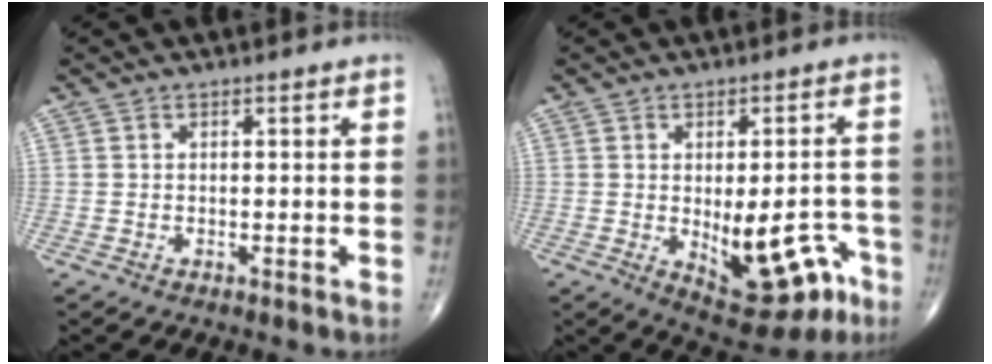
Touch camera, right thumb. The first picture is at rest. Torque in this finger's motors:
{"motor_torque": [1.38, 1.23, 0.57, -0.71, 0.28]}